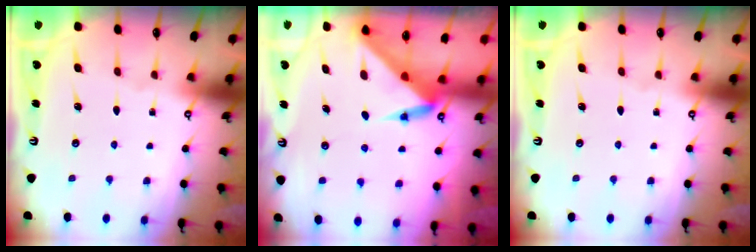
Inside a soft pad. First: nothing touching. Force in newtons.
{"total": 3.8, "press": 3.8, "slide": 0.2}
{"total": 0.0}